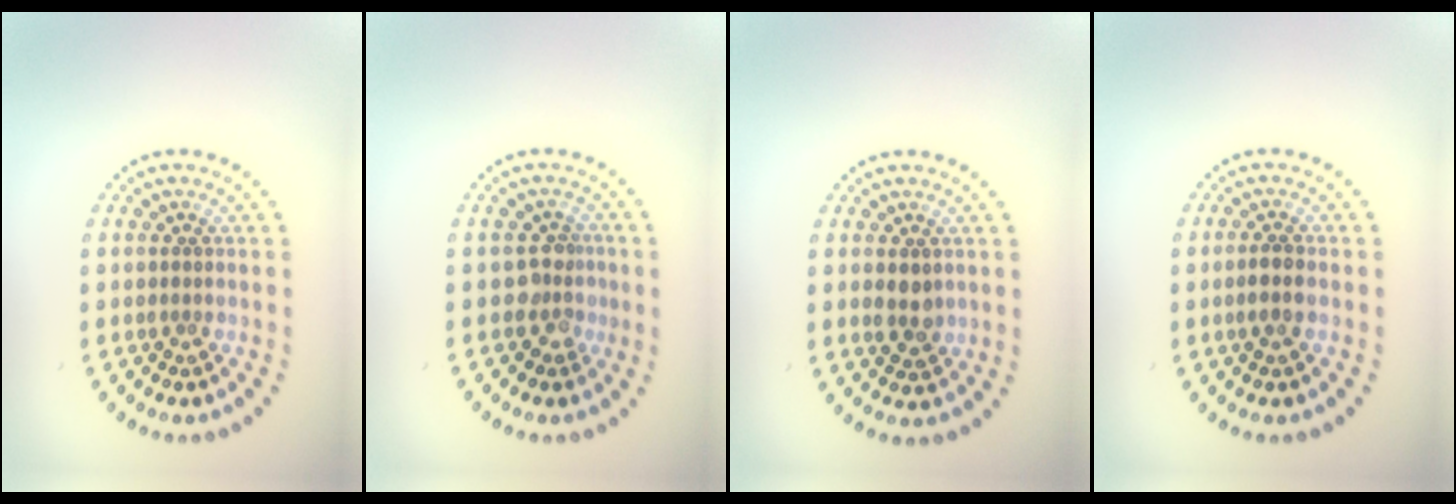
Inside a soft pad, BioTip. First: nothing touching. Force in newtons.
{"total": 1.9, "press": 1.6, "slide": 0.9}
{"total": 1.8, "press": 1.8, "slide": 0.2}
{"total": 1.8, "press": 1.7, "slide": 0.6}